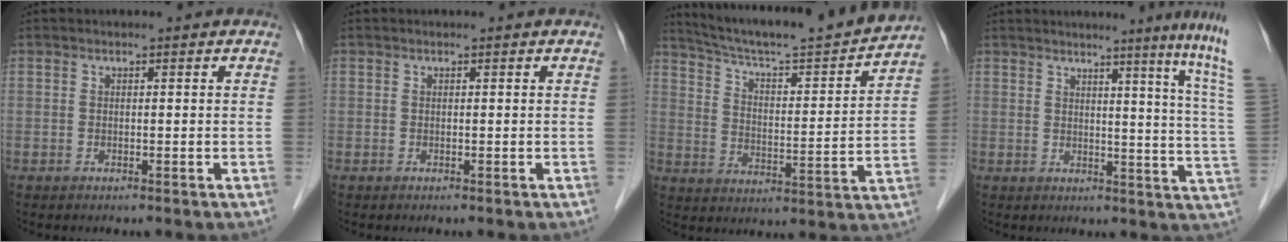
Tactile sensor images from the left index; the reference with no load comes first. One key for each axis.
{"total": 0.0}
{"total": 19.2, "fx": 17.7, "fy": -0.5, "fz": 7.3, "tx": -0.124, "ty": -0.023, "tz": 0.264}
{"total": 13.0, "fx": 9.3, "fy": -3.7, "fz": 8.3, "tx": -0.107, "ty": -0.067, "tz": 0.089}